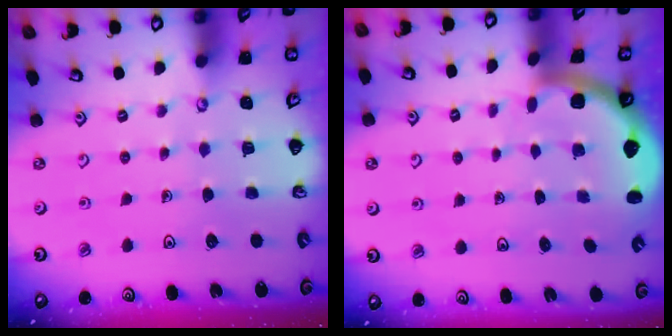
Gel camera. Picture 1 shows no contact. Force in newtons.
{"total": 1.6, "press": 1.6, "slide": 0.1}